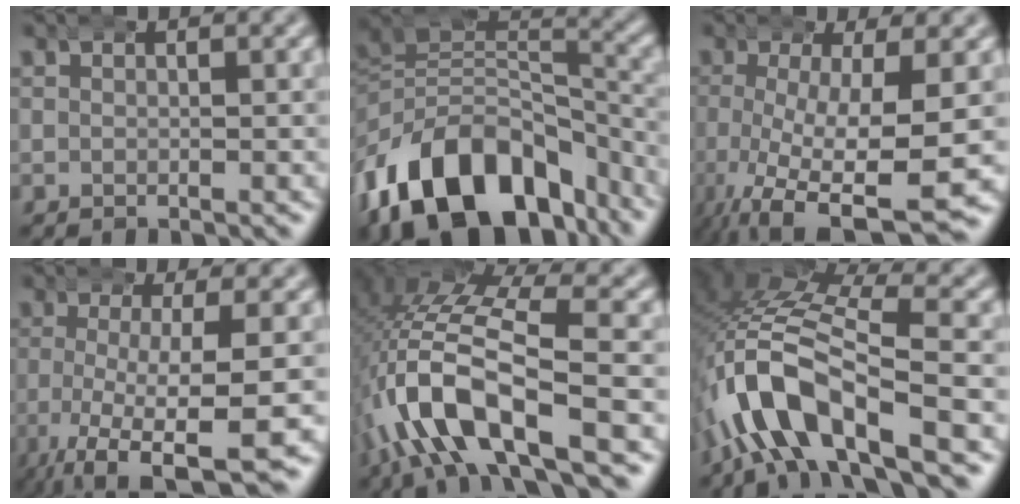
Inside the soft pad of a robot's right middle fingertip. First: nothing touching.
{"total": 16.7, "force": [-8.3, 10.9, 9.5], "torque": [-0.179, -0.058, -0.109]}
{"total": 8.3, "force": [-2.7, 3.0, 7.3], "torque": [-0.147, -0.033, -0.019]}
{"total": 8.7, "force": [-5.2, 2.4, 6.6], "torque": [-0.128, -0.035, -0.060]}
{"total": 8.6, "force": [-1.2, 3.9, 7.6], "torque": [-0.180, -0.008, -0.017]}
{"total": 8.4, "force": [-1.3, 4.7, 6.9], "torque": [-0.171, -0.009, -0.022]}